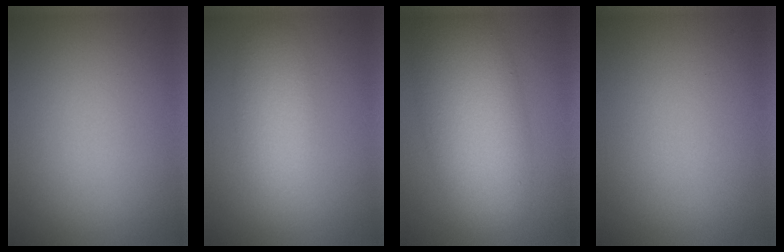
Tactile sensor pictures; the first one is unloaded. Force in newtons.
{"total": 3.3, "press": 3.3, "slide": 0.3}
{"total": 8.8, "press": 8.8, "slide": 0.2}
{"total": 0.0}